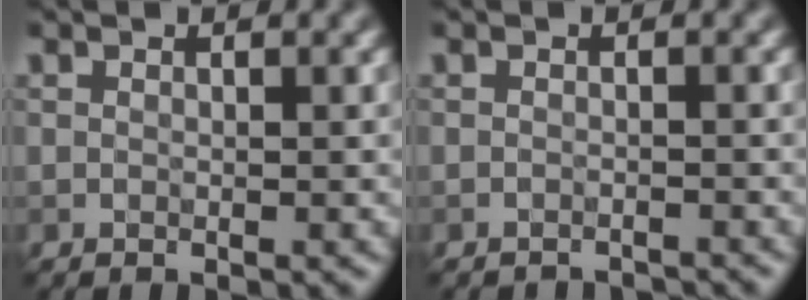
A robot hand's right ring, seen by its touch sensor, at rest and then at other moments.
{"total": 2.5, "force": [-2.5, 0.1, 0.4], "torque": [0.000, -0.005, -0.036]}